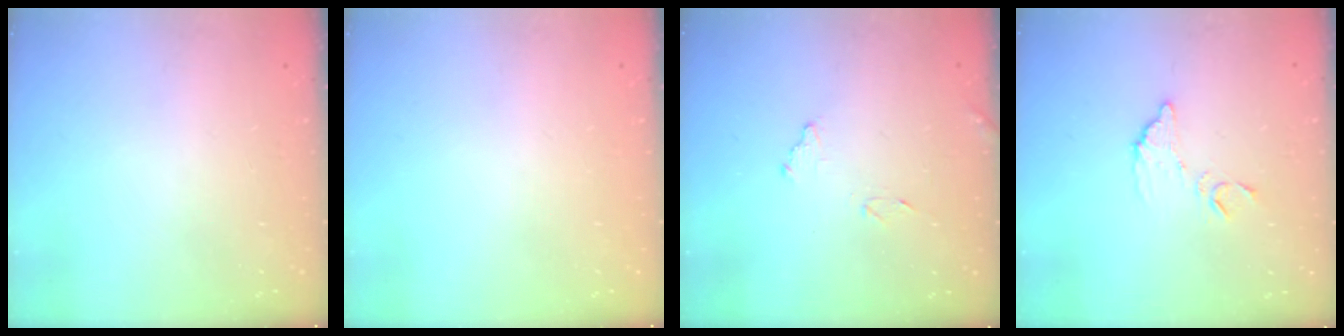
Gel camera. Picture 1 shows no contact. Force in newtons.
{"total": 0.0}
{"total": 8.8, "press": 8.8, "slide": 0.4}
{"total": 8.9, "press": 8.9, "slide": 0.2}